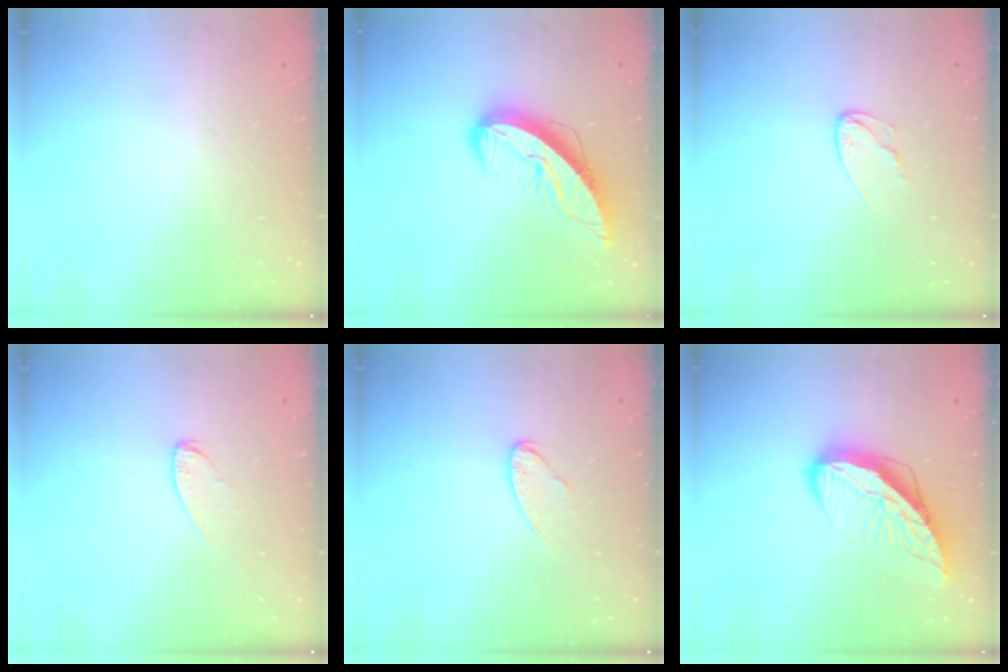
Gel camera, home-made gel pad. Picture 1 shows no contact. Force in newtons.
{"total": 11.9, "press": 11.8, "slide": 0.9}
{"total": 6.3, "press": 6.2, "slide": 0.6}
{"total": 7.0, "press": 7.0, "slide": 0.4}
{"total": 7.6, "press": 7.6, "slide": 0.3}
{"total": 12.0, "press": 12.0, "slide": 1.2}